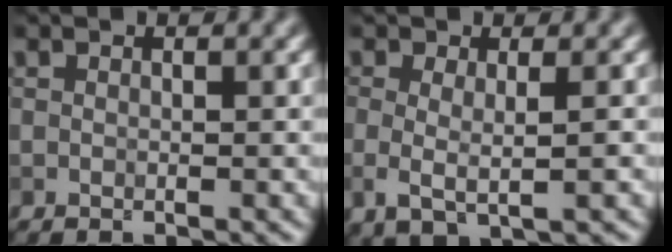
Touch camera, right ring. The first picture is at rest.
{"total": 2.8, "force": [0.0, 1.3, 2.5], "torque": [-0.054, -0.009, -0.001]}